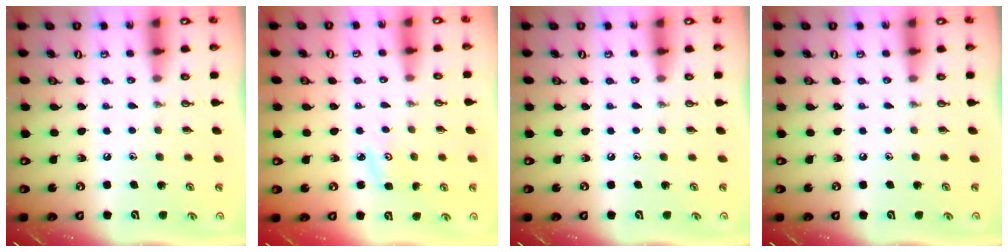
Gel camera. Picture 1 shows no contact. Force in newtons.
{"total": 2.9, "press": 2.9, "slide": 0.5}
{"total": 0.0}
{"total": 0.0}